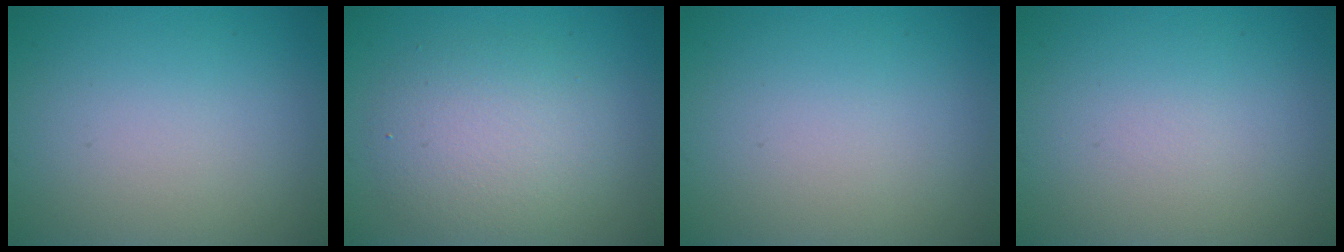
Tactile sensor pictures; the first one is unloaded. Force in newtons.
{"total": 4.6, "press": 4.6, "slide": 0.4}
{"total": 0.0}
{"total": 0.0}